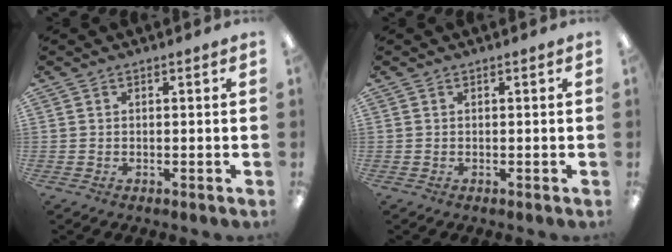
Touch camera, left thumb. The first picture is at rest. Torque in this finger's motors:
{"motor_torque": [-0.04, -0.05, 0.05, -0.03, 0.00]}